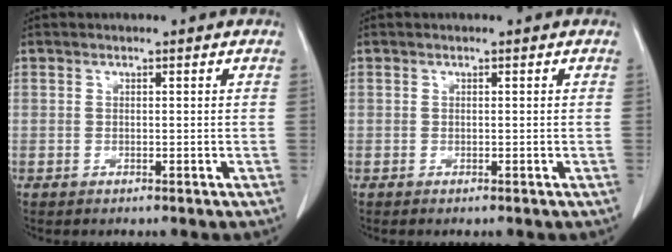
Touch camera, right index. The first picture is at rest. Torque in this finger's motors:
{"motor_torque": [-0.04, 0.04, 0.00, 0.02]}